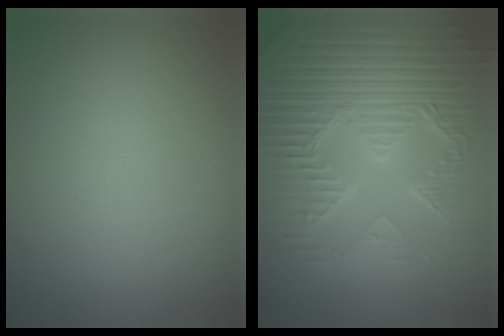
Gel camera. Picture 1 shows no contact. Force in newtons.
{"total": 7.3, "press": 5.8, "slide": 4.4}